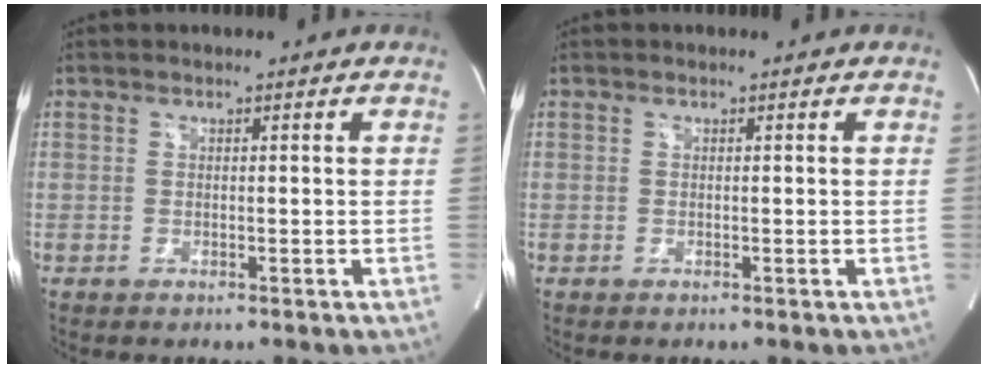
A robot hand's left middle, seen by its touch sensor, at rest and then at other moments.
{"total": 0.0}